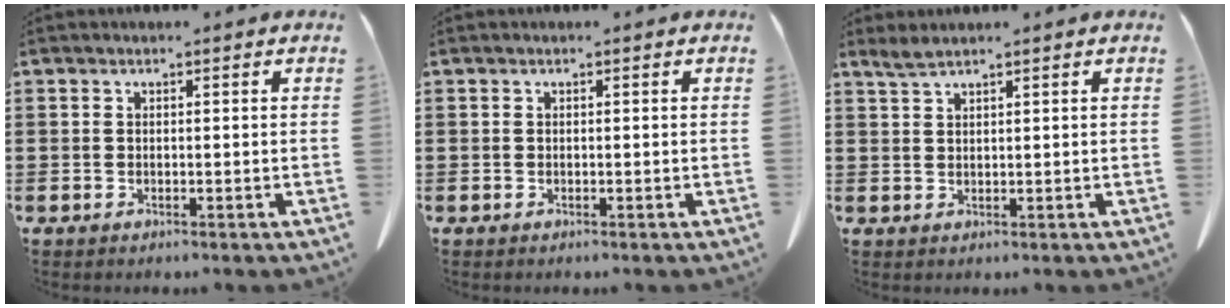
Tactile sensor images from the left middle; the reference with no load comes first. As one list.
[{"total": 0.0}, {"total": 1.8, "force": [1.5, 0.1, 1.0], "torque": [-0.022, 0.000, 0.029]}]